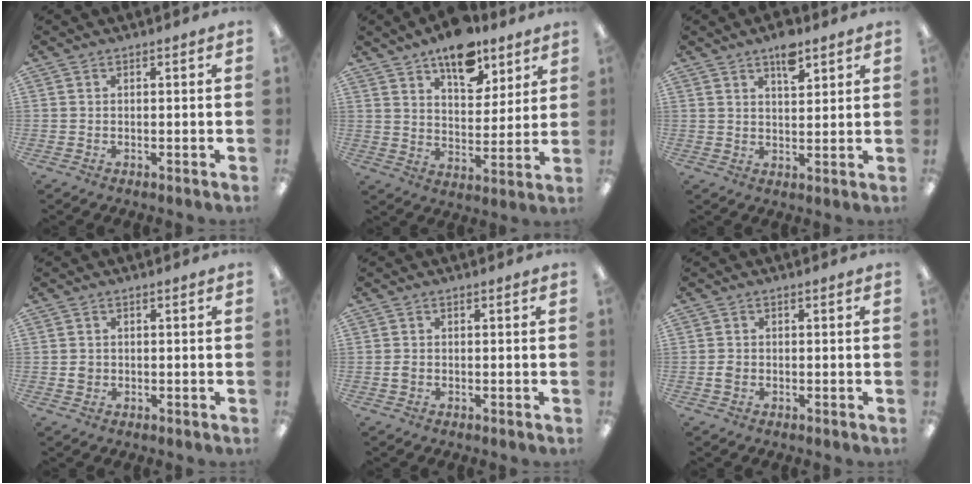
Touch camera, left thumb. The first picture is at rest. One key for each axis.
{"total": 13.7, "fx": 9.9, "fy": 6.7, "fz": 6.7, "tx": -0.080, "ty": -0.057, "tz": 0.173}
{"total": 6.6, "fx": 4.6, "fy": 2.7, "fz": 3.8, "tx": -0.045, "ty": -0.024, "tz": 0.075}
{"total": 1.6, "fx": 0.1, "fy": 1.4, "fz": 0.7, "tx": -0.016, "ty": 0.006, "tz": 0.001}
{"total": 1.4, "fx": -0.1, "fy": 1.0, "fz": 1.0, "tx": -0.021, "ty": 0.004, "tz": -0.003}
{"total": 1.6, "fx": -0.2, "fy": 1.3, "fz": 0.9, "tx": -0.018, "ty": 0.004, "tz": -0.006}